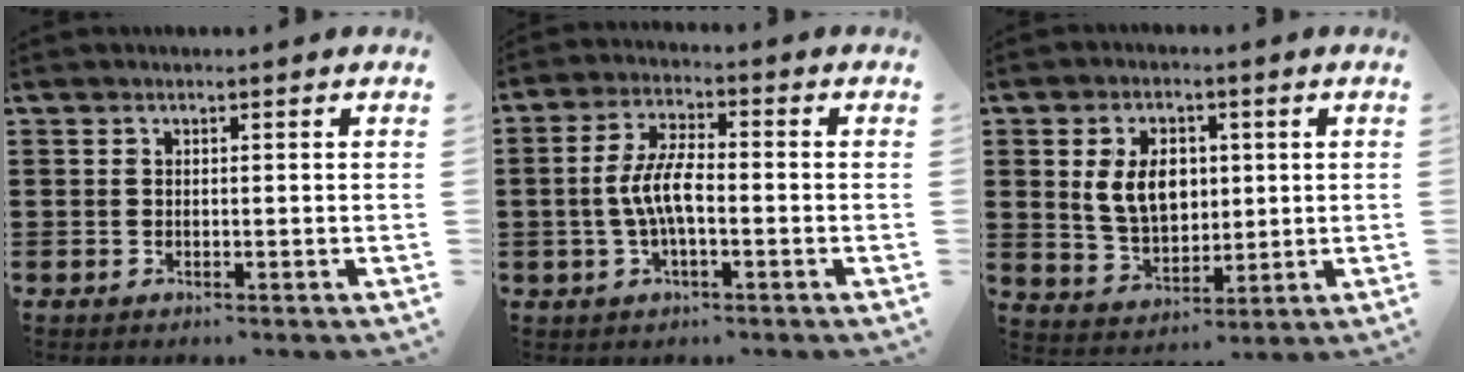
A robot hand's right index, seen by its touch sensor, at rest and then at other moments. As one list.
[{"total": 6.3, "force": [-1.0, 1.8, 6.0], "torque": [-0.130, -0.002, -0.025]}, {"total": 7.3, "force": [1.3, 4.5, 5.5], "torque": [-0.123, 0.007, 0.018]}]